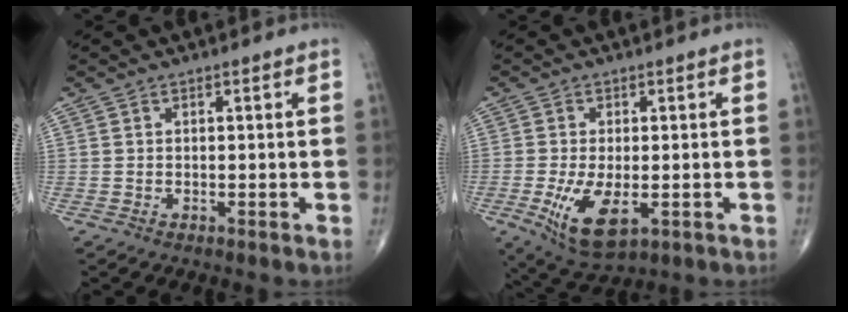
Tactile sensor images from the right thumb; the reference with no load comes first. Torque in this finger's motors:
{"motor_torque": [1.60, 0.63, 0.63, 0.07, 0.06]}